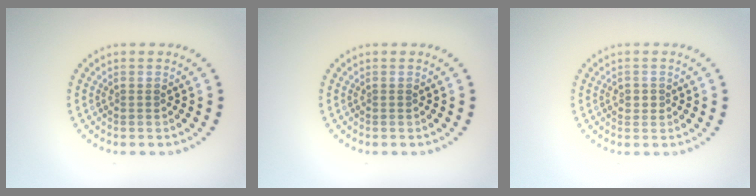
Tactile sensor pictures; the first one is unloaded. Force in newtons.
{"total": 0.0}
{"total": 1.0, "press": 1.0, "slide": 0.3}